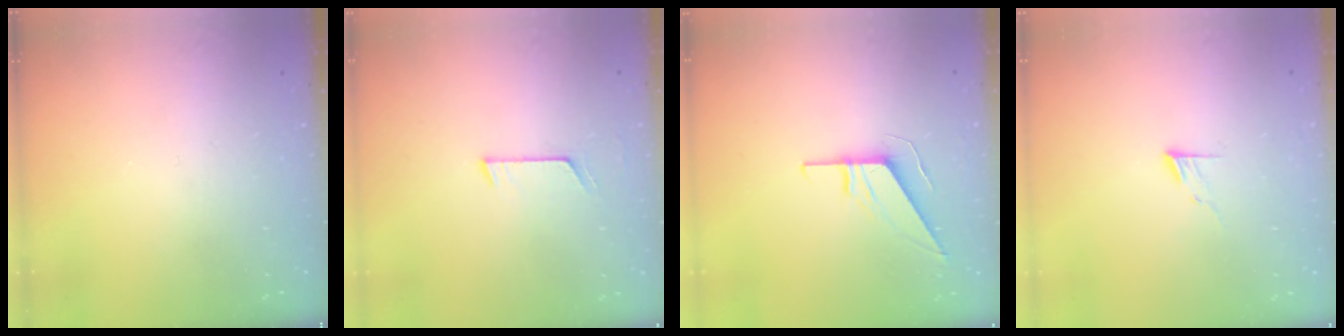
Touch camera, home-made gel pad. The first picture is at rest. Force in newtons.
{"total": 5.9, "press": 5.9, "slide": 0.5}
{"total": 9.2, "press": 9.1, "slide": 0.9}
{"total": 6.0, "press": 5.9, "slide": 0.6}